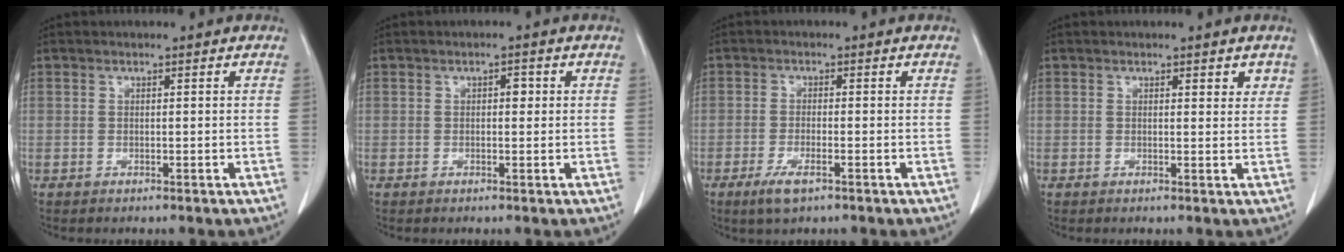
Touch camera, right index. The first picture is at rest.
{"total": 1.5, "force": [0.4, 0.8, 1.2], "torque": [-0.015, 0.005, 0.005]}
{"total": 3.7, "force": [-2.1, 0.9, 2.9], "torque": [-0.061, -0.005, -0.036]}
{"total": 2.0, "force": [1.4, 0.8, 1.3], "torque": [-0.012, -0.005, 0.019]}